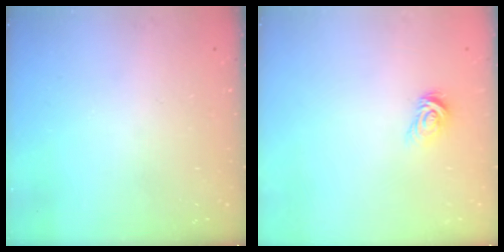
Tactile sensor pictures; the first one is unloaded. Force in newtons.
{"total": 3.6, "press": 3.6, "slide": 0.5}